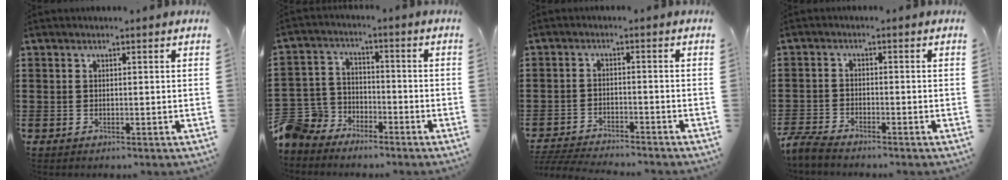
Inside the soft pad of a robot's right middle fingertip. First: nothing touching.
{"total": 7.9, "force": [-7.0, 3.6, 0.9], "torque": [-0.058, 0.012, -0.148]}
{"total": 3.9, "force": [-3.9, 0.1, 0.5], "torque": [-0.024, -0.006, -0.087]}
{"total": 3.3, "force": [-3.2, 0.3, 0.9], "torque": [-0.037, -0.005, -0.071]}